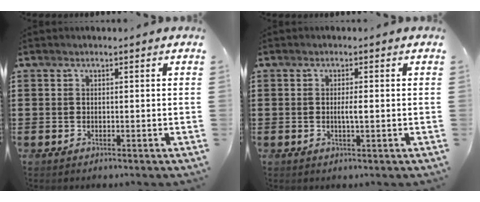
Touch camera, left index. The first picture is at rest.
{"total": 1.8, "force": [-0.1, 0.2, 1.7], "torque": [-0.034, -0.002, -0.003]}